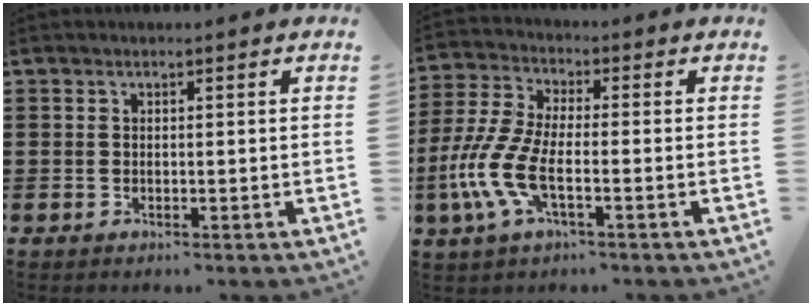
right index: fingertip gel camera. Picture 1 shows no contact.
{"total": 8.5, "force": [-3.1, 3.3, 7.2], "torque": [-0.193, -0.020, -0.067]}